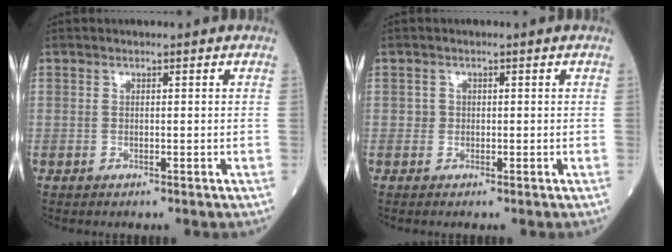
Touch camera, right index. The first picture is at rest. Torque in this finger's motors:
{"motor_torque": [0.17, -0.01, -0.03, -0.01]}